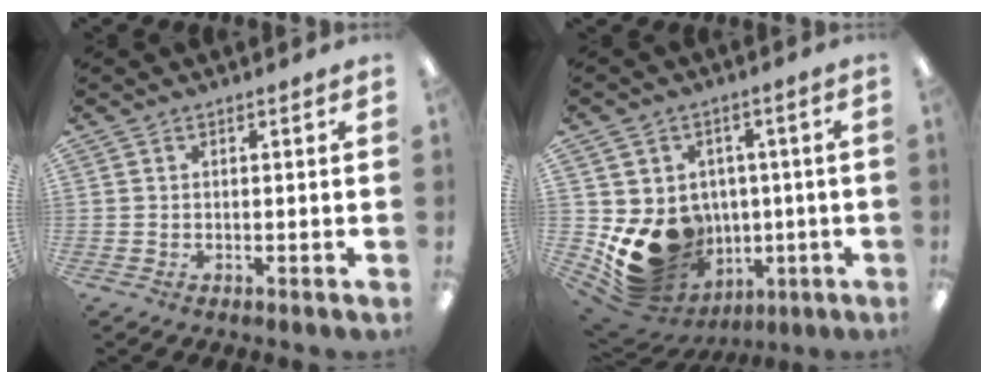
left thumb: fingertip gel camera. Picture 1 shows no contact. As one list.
[{"total": 14.4, "force": [-2.7, 12.4, 6.9], "torque": [-0.122, -0.016, -0.030]}]